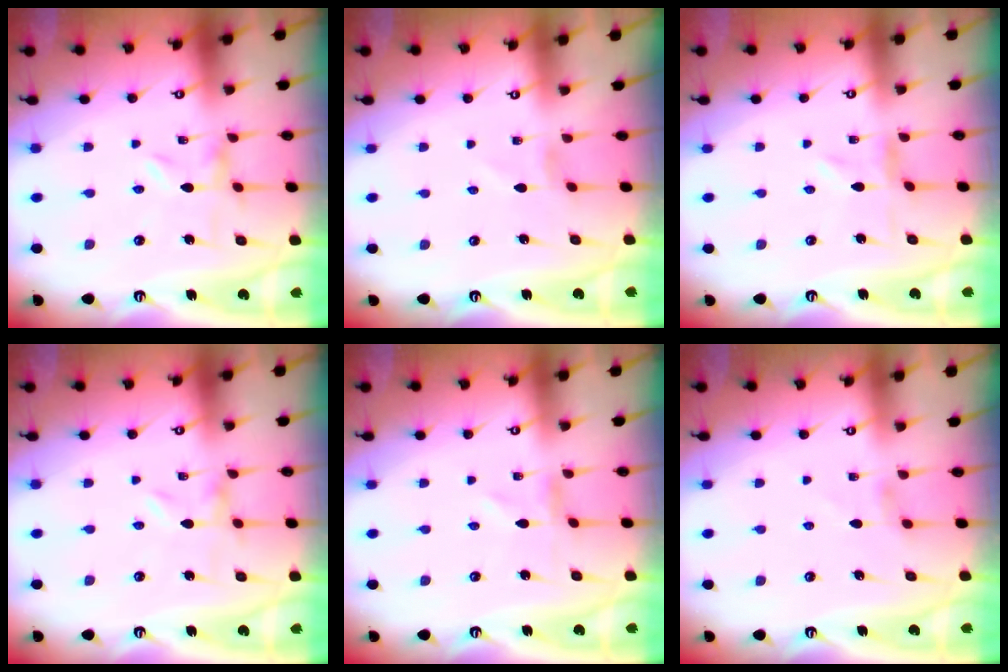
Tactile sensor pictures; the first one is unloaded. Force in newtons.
{"total": 1.3, "press": 1.3, "slide": 0.2}
{"total": 0.0}
{"total": 0.0}
{"total": 0.6, "press": 0.5, "slide": 0.2}
{"total": 2.7, "press": 2.7, "slide": 0.4}